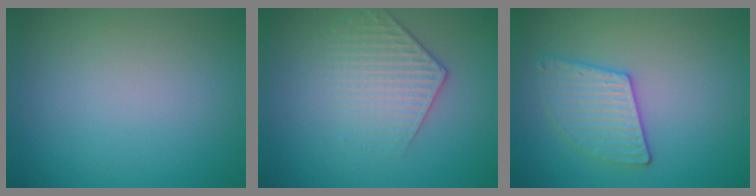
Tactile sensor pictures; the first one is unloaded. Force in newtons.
{"total": 3.1, "press": 3.0, "slide": 1.0}
{"total": 2.9, "press": 2.9, "slide": 0.6}